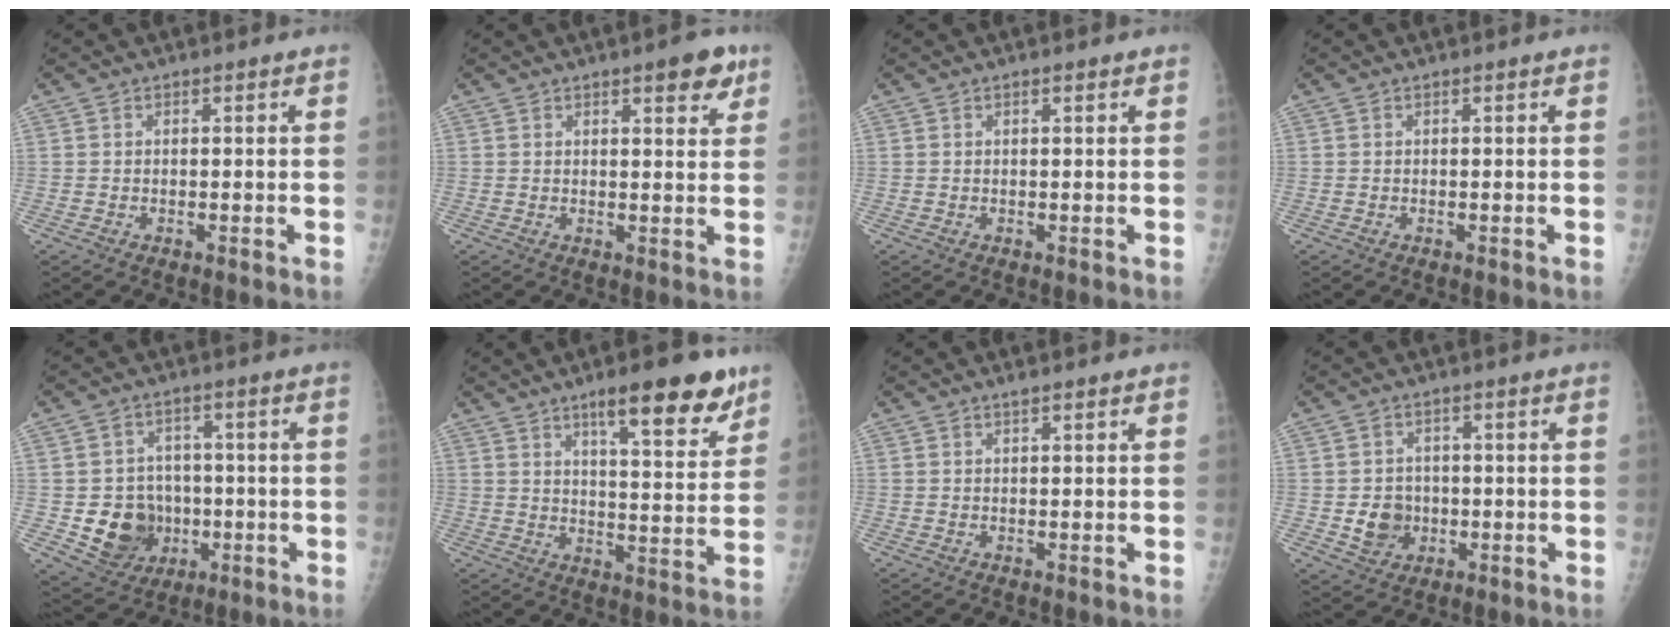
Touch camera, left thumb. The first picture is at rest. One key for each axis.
{"total": 5.4, "fx": 3.2, "fy": 1.8, "fz": 4.0, "tx": -0.034, "ty": -0.013, "tz": 0.036}
{"total": 0.6, "fx": 0.4, "fy": 0.1, "fz": 0.5, "tx": -0.007, "ty": 0.000, "tz": 0.006}
{"total": 0.0}
{"total": 10.5, "fx": -1.9, "fy": 9.2, "fz": 4.5, "tx": -0.035, "ty": 0.006, "tz": -0.018}
{"total": 14.0, "fx": 9.1, "fy": 3.6, "fz": 10.0, "tx": -0.111, "ty": -0.050, "tz": 0.134}
{"total": 0.9, "fx": 0.7, "fy": 0.1, "fz": 0.6, "tx": -0.009, "ty": -0.001, "tz": 0.013}
{"total": 5.3, "fx": -0.7, "fy": 4.8, "fz": 2.3, "tx": -0.014, "ty": 0.006, "tz": -0.005}